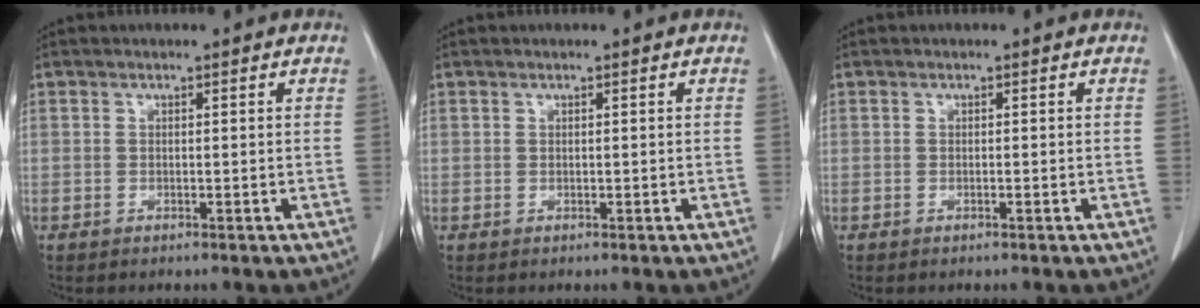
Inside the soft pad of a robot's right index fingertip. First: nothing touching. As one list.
[{"total": 0.0}, {"total": 0.0}]